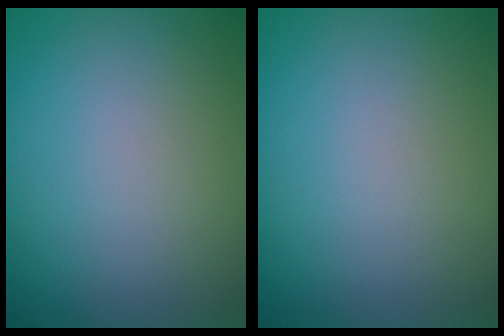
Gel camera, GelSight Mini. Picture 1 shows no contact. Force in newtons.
{"total": 0.0}